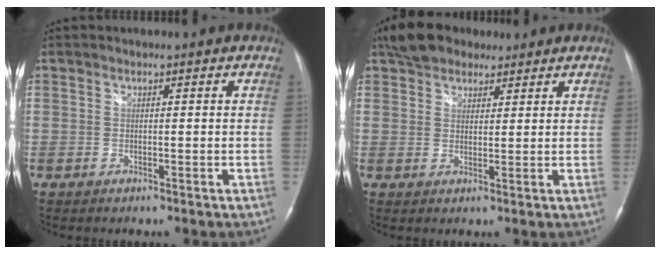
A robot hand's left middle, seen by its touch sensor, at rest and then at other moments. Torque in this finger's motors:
{"motor_torque": [0.15, -0.09, -0.01, 0.05]}